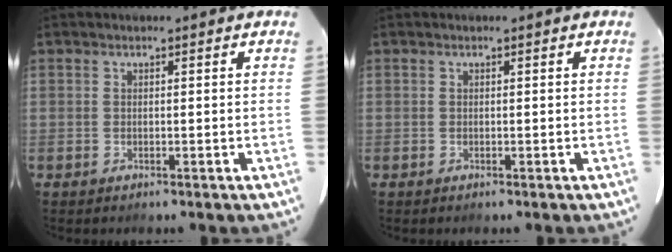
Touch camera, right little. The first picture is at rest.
{"total": 0.0}